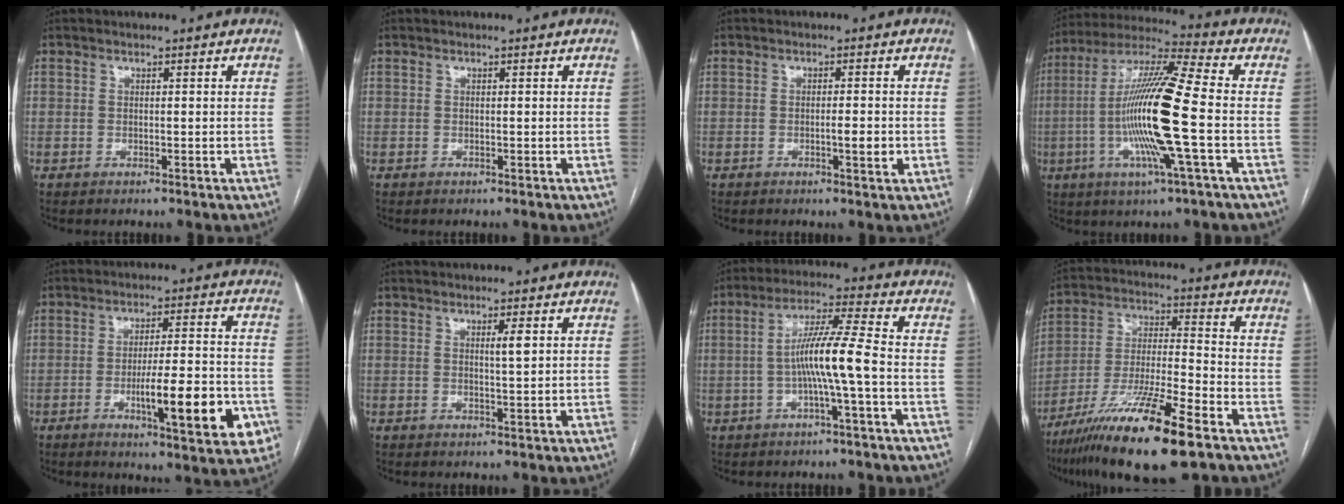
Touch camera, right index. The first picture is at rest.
{"total": 0.0}
{"total": 2.4, "force": [-0.5, 0.4, 2.3], "torque": [-0.037, -0.001, -0.008]}
{"total": 17.2, "force": [-2.9, -0.2, 17.0], "torque": [-0.334, -0.006, -0.065]}
{"total": 13.9, "force": [-4.7, 2.3, 12.9], "torque": [-0.182, -0.003, -0.064]}
{"total": 1.9, "force": [0.7, 0.0, 1.8], "torque": [-0.032, -0.003, 0.012]}
{"total": 8.6, "force": [-1.6, -0.6, 8.4], "torque": [-0.156, 0.012, -0.031]}
{"total": 18.5, "force": [-11.4, 1.8, 14.4], "torque": [-0.267, -0.040, -0.203]}